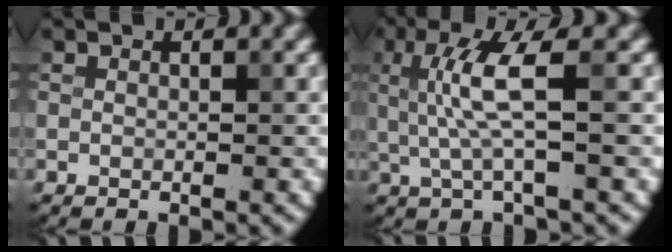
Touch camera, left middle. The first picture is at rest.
{"total": 4.5, "force": [0.6, 0.6, 4.4], "torque": [-0.095, 0.001, 0.016]}